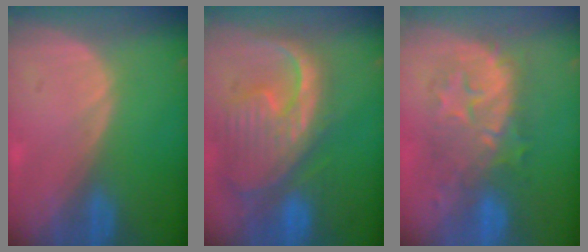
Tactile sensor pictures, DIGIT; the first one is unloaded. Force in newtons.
{"total": 12.7, "press": 10.9, "slide": 6.5}
{"total": 9.0, "press": 8.9, "slide": 1.1}